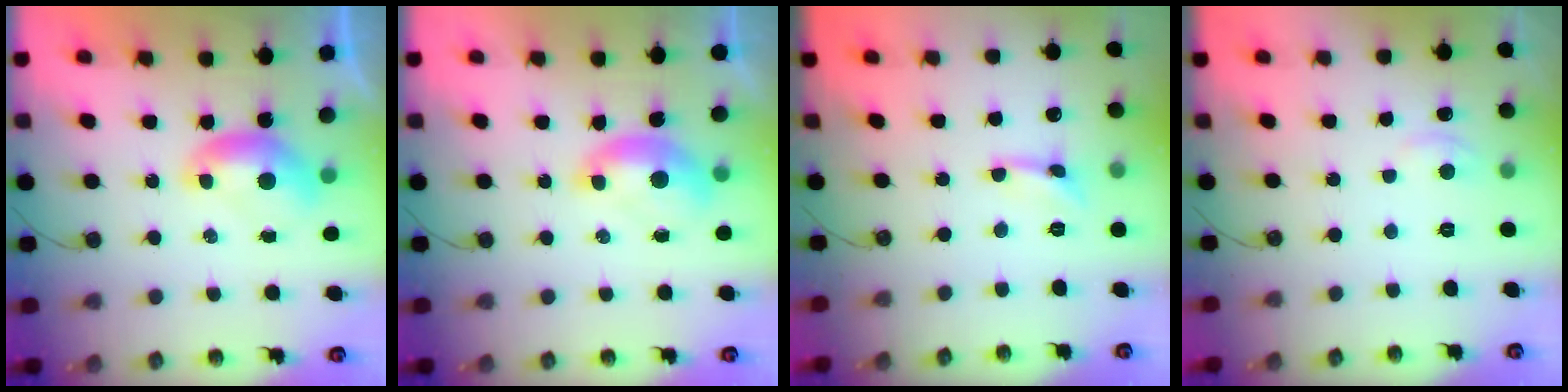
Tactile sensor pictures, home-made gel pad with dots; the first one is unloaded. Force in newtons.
{"total": 1.8, "press": 1.7, "slide": 0.7}
{"total": 0.0}
{"total": 3.0, "press": 2.9, "slide": 0.5}